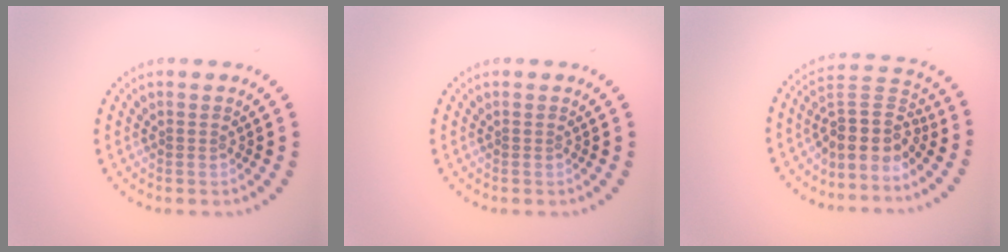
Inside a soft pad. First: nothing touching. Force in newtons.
{"total": 0.0}
{"total": 4.3, "press": 3.3, "slide": 2.7}